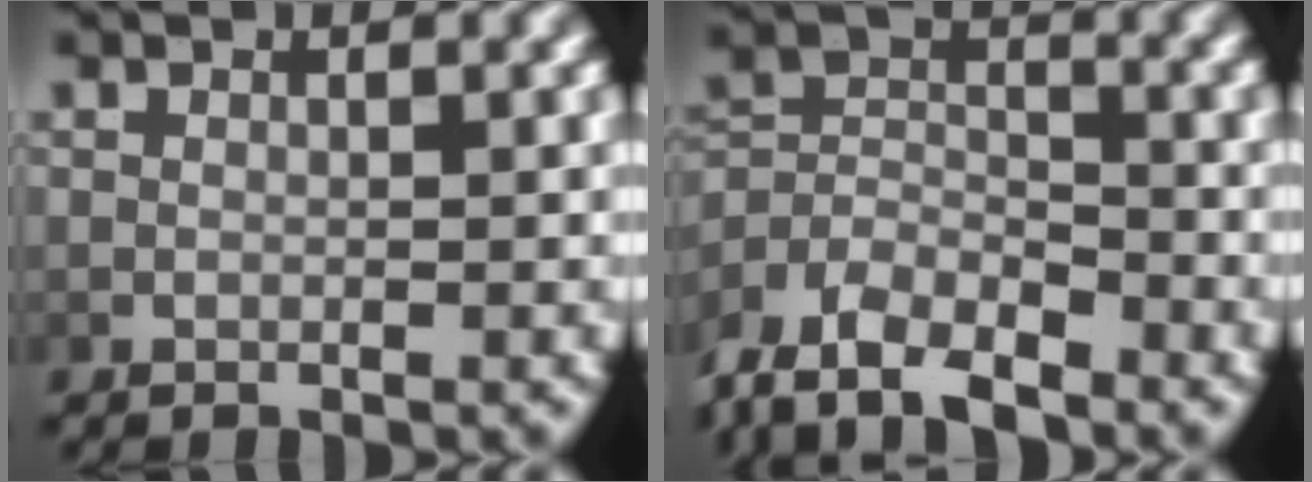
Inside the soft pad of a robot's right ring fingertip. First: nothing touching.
{"total": 6.6, "force": [-3.1, 4.7, 3.4], "torque": [-0.094, -0.032, -0.050]}